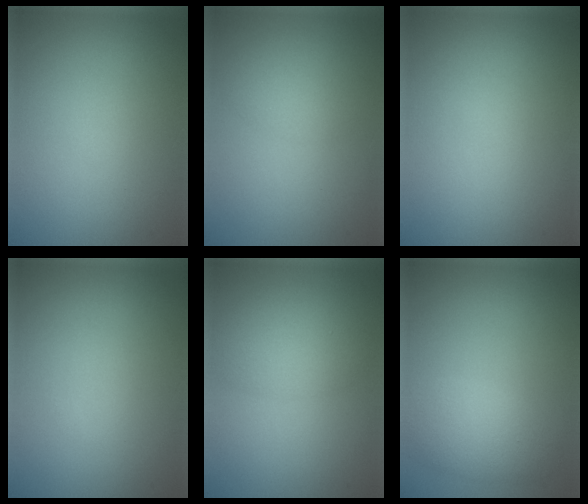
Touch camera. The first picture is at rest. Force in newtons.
{"total": 1.1, "press": 1.1, "slide": 0.1}
{"total": 0.0}
{"total": 0.0}
{"total": 2.7, "press": 2.7, "slide": 0.2}
{"total": 3.5, "press": 3.4, "slide": 0.2}